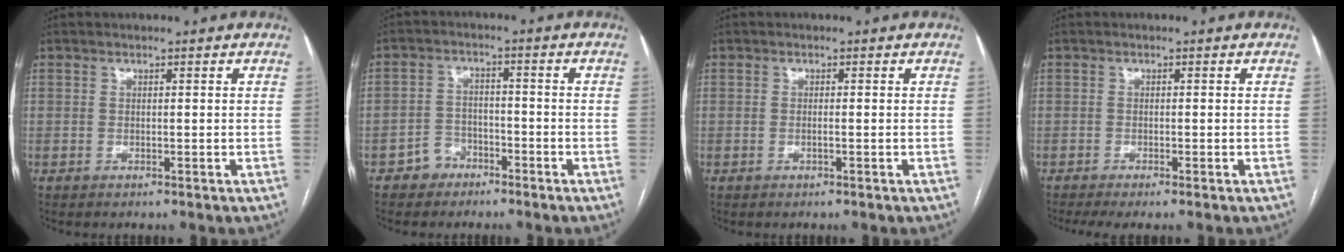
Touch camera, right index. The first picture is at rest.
{"total": 3.9, "force": [-2.7, 2.8, 0.5], "torque": [-0.005, 0.012, -0.047]}
{"total": 0.5, "force": [-0.2, -0.1, 0.5], "torque": [-0.012, -0.001, -0.003]}
{"total": 3.3, "force": [-2.5, 0.1, 2.2], "torque": [-0.035, -0.008, -0.040]}